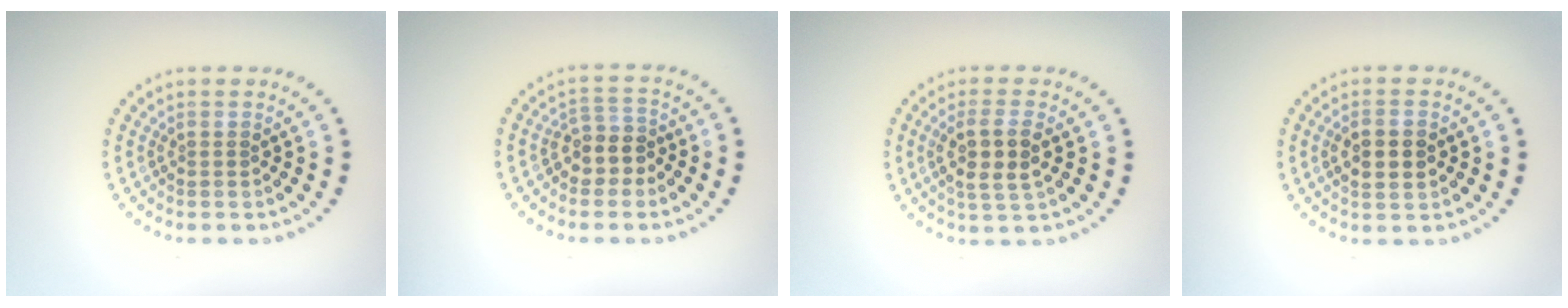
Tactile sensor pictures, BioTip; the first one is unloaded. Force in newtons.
{"total": 2.7, "press": 2.4, "slide": 1.2}
{"total": 3.5, "press": 3.3, "slide": 1.2}
{"total": 2.8, "press": 2.8, "slide": 0.3}